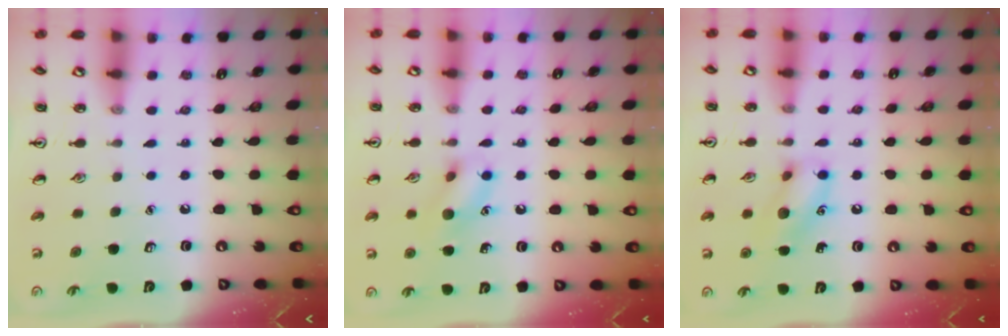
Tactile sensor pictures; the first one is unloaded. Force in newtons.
{"total": 10.5, "press": 10.4, "slide": 0.9}
{"total": 10.8, "press": 10.7, "slide": 1.3}